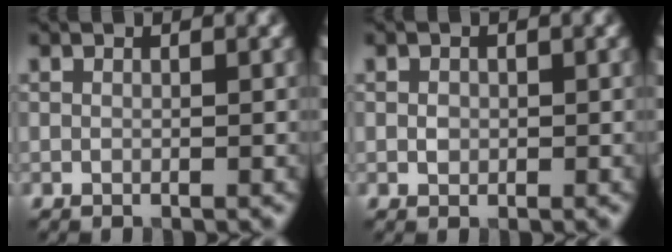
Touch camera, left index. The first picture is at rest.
{"total": 0.8, "force": [0.0, 0.7, 0.4], "torque": [-0.008, -0.002, -0.002]}